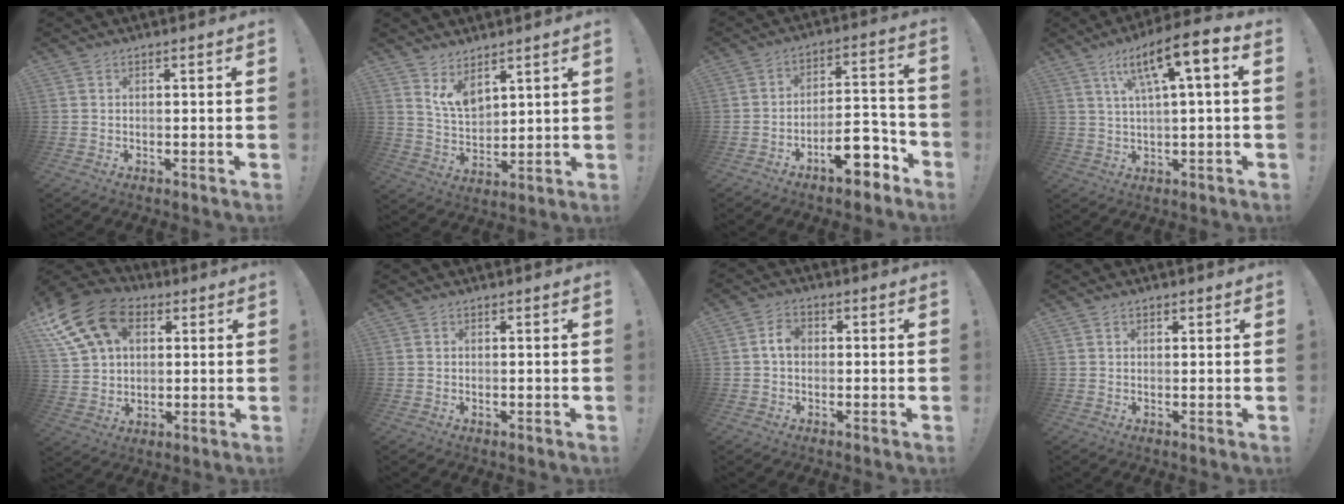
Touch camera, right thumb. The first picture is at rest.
{"total": 8.2, "force": [5.9, 4.3, 3.8], "torque": [-0.084, -0.036, 0.116]}
{"total": 13.3, "force": [-8.5, 5.4, 8.6], "torque": [-0.110, 0.066, -0.138]}
{"total": 12.0, "force": [4.2, 2.0, 11.0], "torque": [-0.179, -0.015, 0.059]}
{"total": 19.4, "force": [7.9, 13.8, 11.2], "torque": [-0.195, -0.027, 0.149]}
{"total": 0.0}
{"total": 4.5, "force": [0.3, 3.3, 3.1], "torque": [-0.051, 0.010, 0.005]}
{"total": 1.2, "force": [0.7, 0.8, 0.5], "torque": [0.002, -0.002, 0.012]}